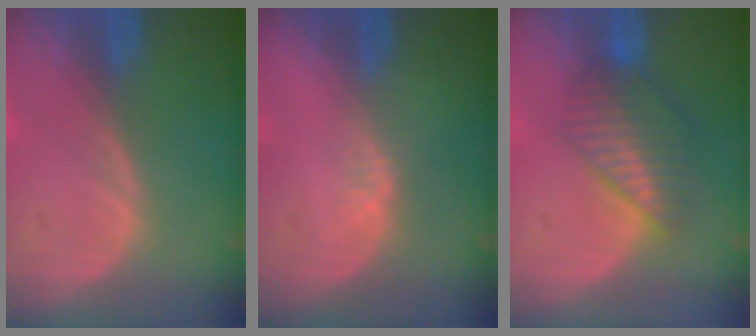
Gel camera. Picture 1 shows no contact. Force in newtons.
{"total": 1.4, "press": 1.2, "slide": 0.7}
{"total": 7.0, "press": 6.0, "slide": 3.5}